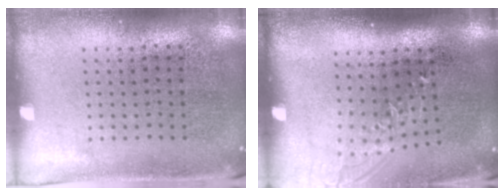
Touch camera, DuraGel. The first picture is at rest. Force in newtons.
{"total": 1.2, "press": 1.0, "slide": 0.7}